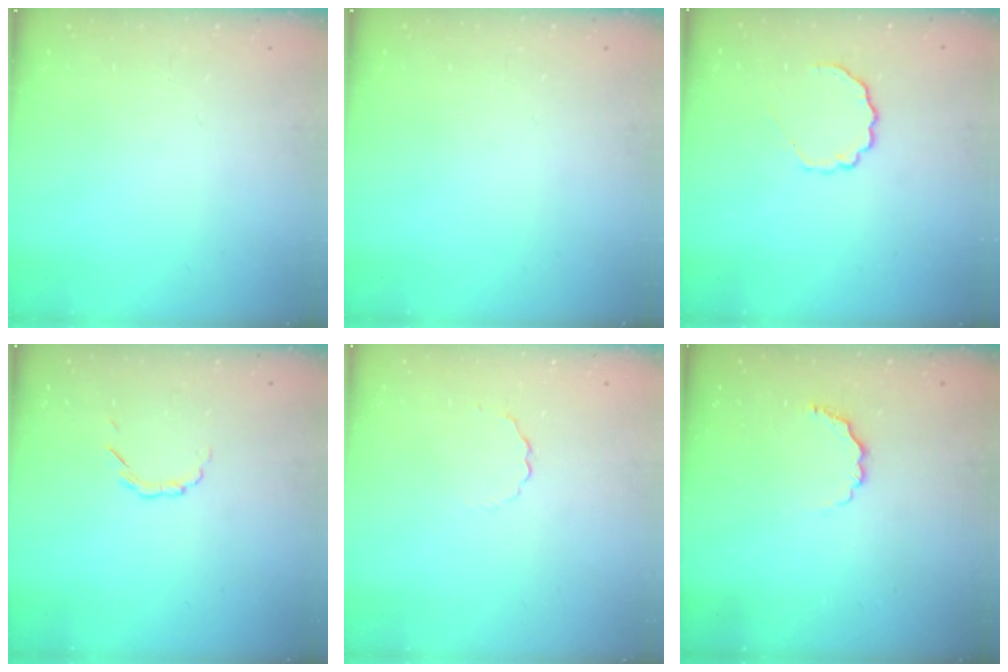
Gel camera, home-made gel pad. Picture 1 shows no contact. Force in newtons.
{"total": 0.0}
{"total": 4.4, "press": 4.4, "slide": 0.9}
{"total": 2.1, "press": 2.0, "slide": 0.7}
{"total": 2.2, "press": 2.1, "slide": 0.8}
{"total": 4.7, "press": 4.6, "slide": 1.1}